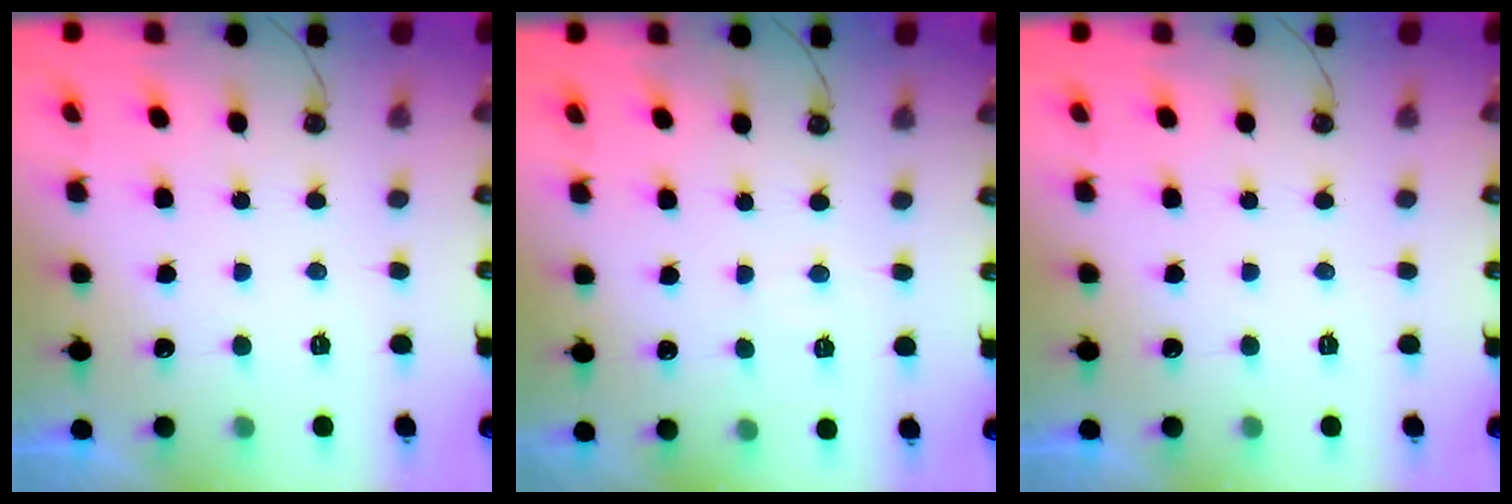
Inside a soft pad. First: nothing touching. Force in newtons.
{"total": 3.6, "press": 3.5, "slide": 0.5}
{"total": 0.0}